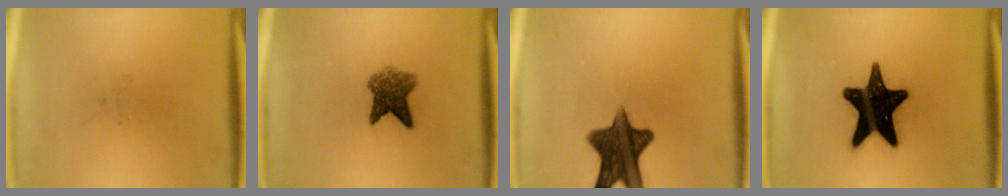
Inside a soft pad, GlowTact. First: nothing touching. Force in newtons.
{"total": 5.7}
{"total": 11.7}
{"total": 18.9}